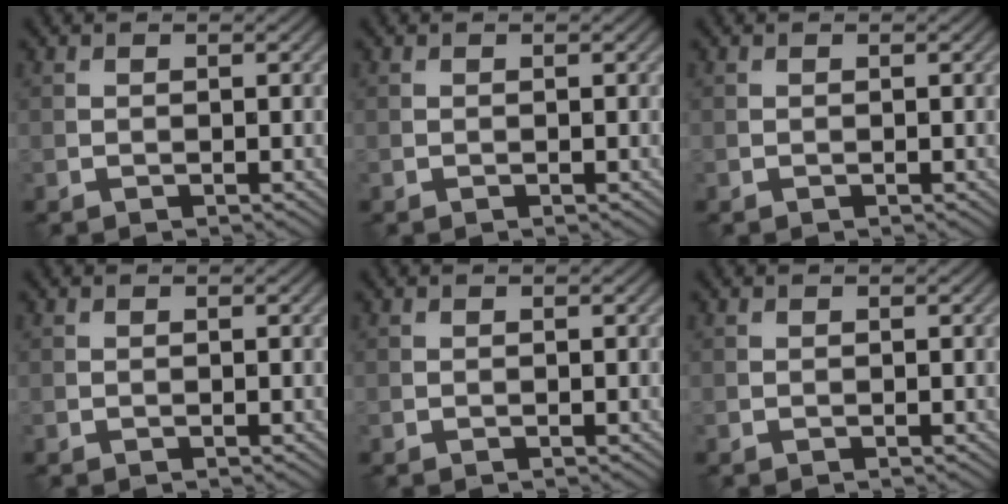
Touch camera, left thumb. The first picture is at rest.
{"total": 0.0}
{"total": 0.0}
{"total": 0.0}
{"total": 0.0}
{"total": 0.0}